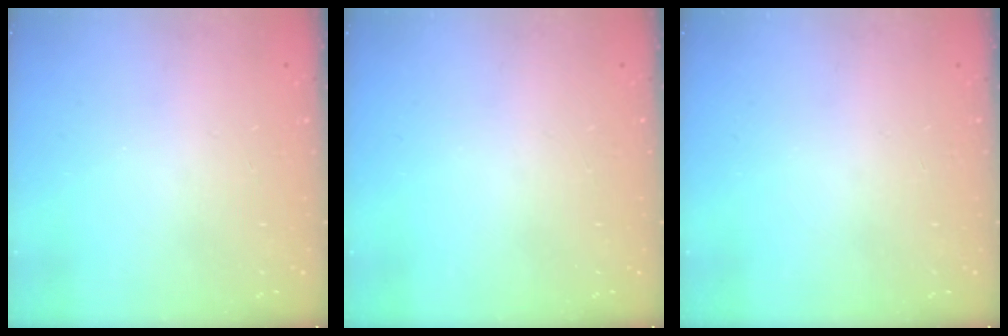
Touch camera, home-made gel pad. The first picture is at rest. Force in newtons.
{"total": 0.0}
{"total": 0.0}